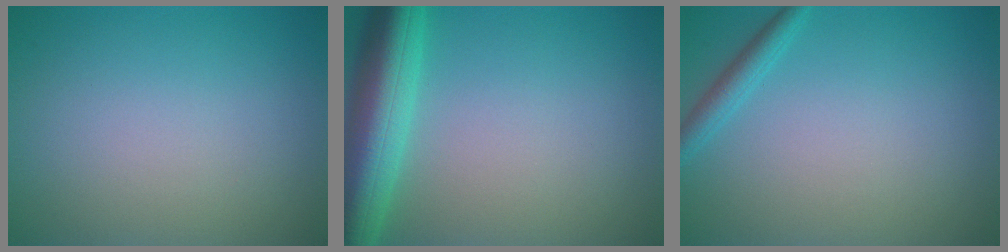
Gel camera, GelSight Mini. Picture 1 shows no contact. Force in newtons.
{"total": 7.8, "press": 7.8, "slide": 0.4}
{"total": 1.8, "press": 1.7, "slide": 0.1}